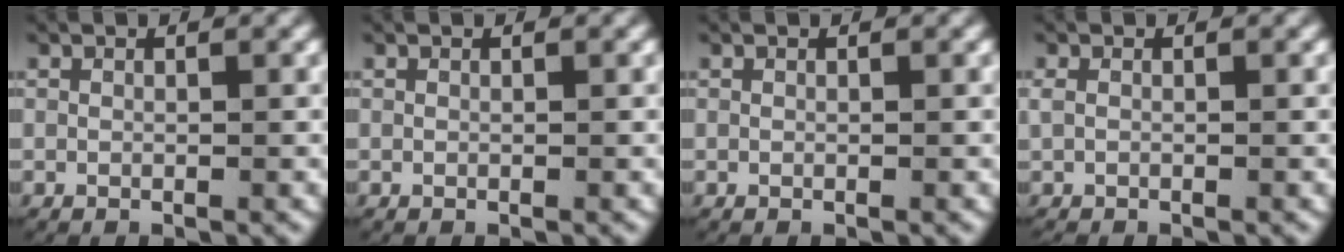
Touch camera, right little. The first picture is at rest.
{"total": 0.0}
{"total": 0.0}
{"total": 0.8, "force": [0.0, 0.6, 0.5], "torque": [-0.024, -0.003, 0.005]}